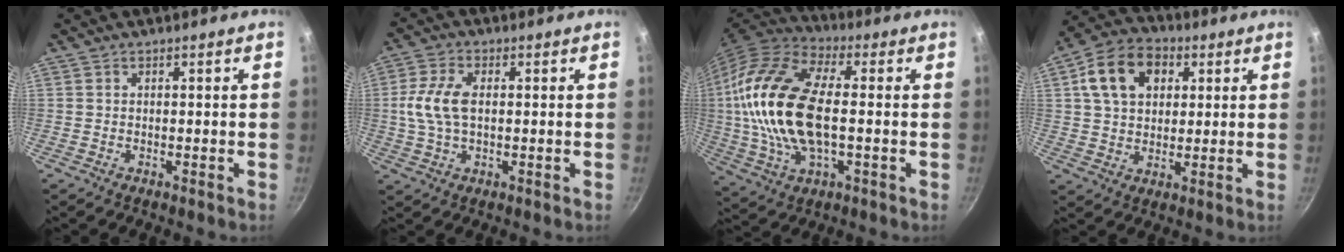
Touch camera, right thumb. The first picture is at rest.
{"total": 8.0, "force": [0.6, 4.6, 6.6], "torque": [-0.134, 0.012, 0.006]}
{"total": 21.9, "force": [0.4, 11.3, 18.8], "torque": [-0.374, 0.020, -0.002]}
{"total": 13.2, "force": [4.2, 9.5, 8.1], "torque": [-0.122, 0.010, 0.058]}